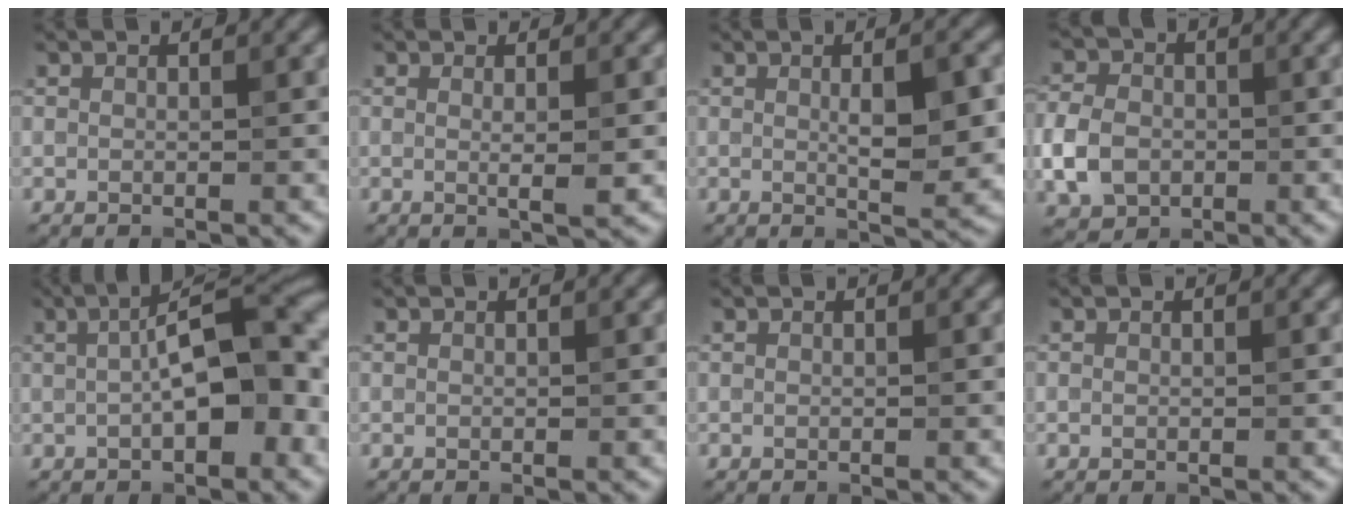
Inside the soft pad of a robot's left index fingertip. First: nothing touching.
{"total": 1.8, "force": [0.2, 0.4, 1.7], "torque": [-0.025, -0.003, -0.001]}
{"total": 4.5, "force": [0.3, 1.1, 4.3], "torque": [-0.070, -0.002, 0.008]}
{"total": 4.9, "force": [-1.1, 3.9, 2.7], "torque": [-0.061, -0.002, -0.030]}
{"total": 9.1, "force": [-0.1, 3.4, 8.5], "torque": [-0.118, 0.010, -0.008]}
{"total": 0.0}
{"total": 0.0}
{"total": 0.0}